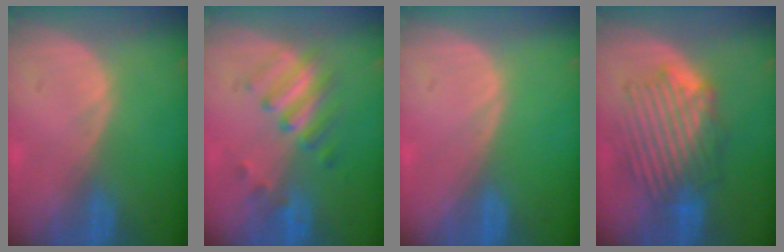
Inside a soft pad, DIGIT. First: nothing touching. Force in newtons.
{"total": 5.4, "press": 5.3, "slide": 1.0}
{"total": 0.0}
{"total": 8.8, "press": 8.3, "slide": 2.9}